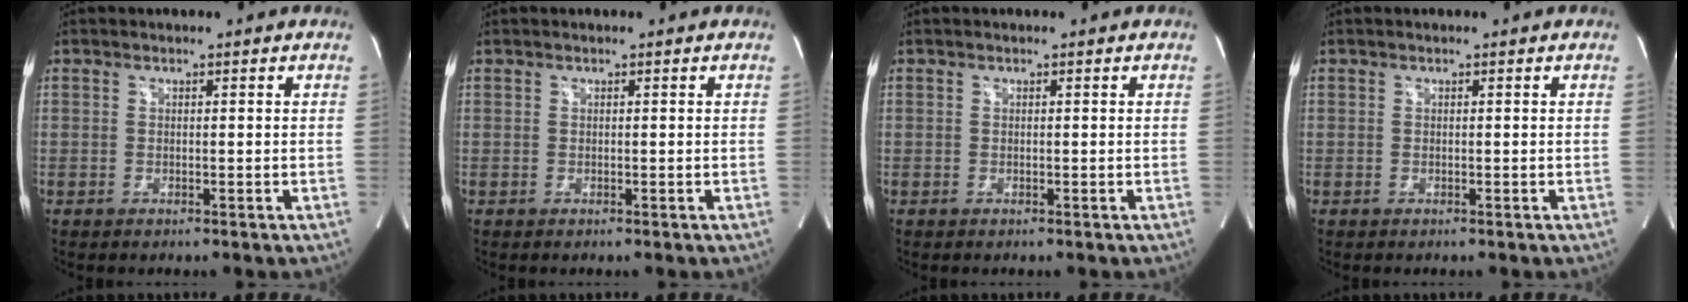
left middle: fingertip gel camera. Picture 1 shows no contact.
{"total": 0.0}
{"total": 0.0}
{"total": 0.0}